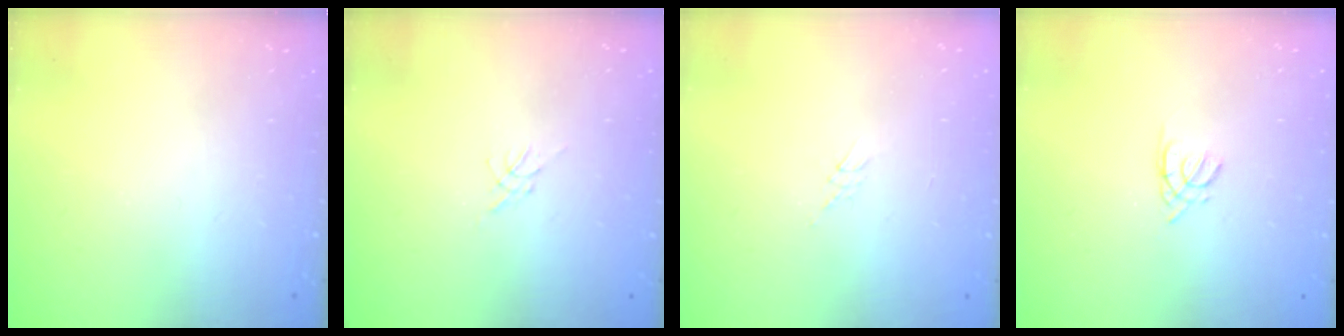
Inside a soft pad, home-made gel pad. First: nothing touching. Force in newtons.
{"total": 0.0}
{"total": 2.6, "press": 2.6, "slide": 0.2}
{"total": 1.7, "press": 1.7, "slide": 0.3}